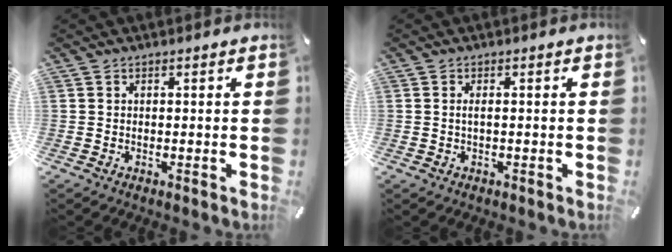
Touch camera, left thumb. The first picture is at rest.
{"total": 1.6, "force": [-0.1, 0.7, 1.4], "torque": [-0.028, 0.001, -0.003]}